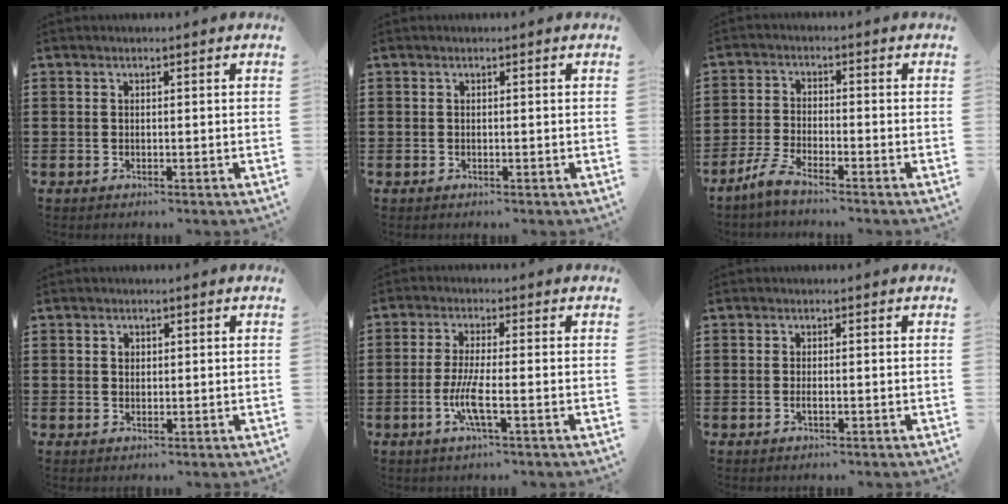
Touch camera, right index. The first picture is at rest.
{"total": 0.0}
{"total": 3.6, "force": [-3.1, 0.0, 1.8], "torque": [-0.062, -0.010, -0.069]}
{"total": 1.0, "force": [0.4, 0.8, 0.4], "torque": [-0.010, 0.004, 0.008]}
{"total": 5.6, "force": [-1.7, 0.7, 5.3], "torque": [-0.111, -0.012, -0.037]}
{"total": 0.8, "force": [-0.3, 0.2, 0.7], "torque": [-0.014, -0.003, -0.004]}